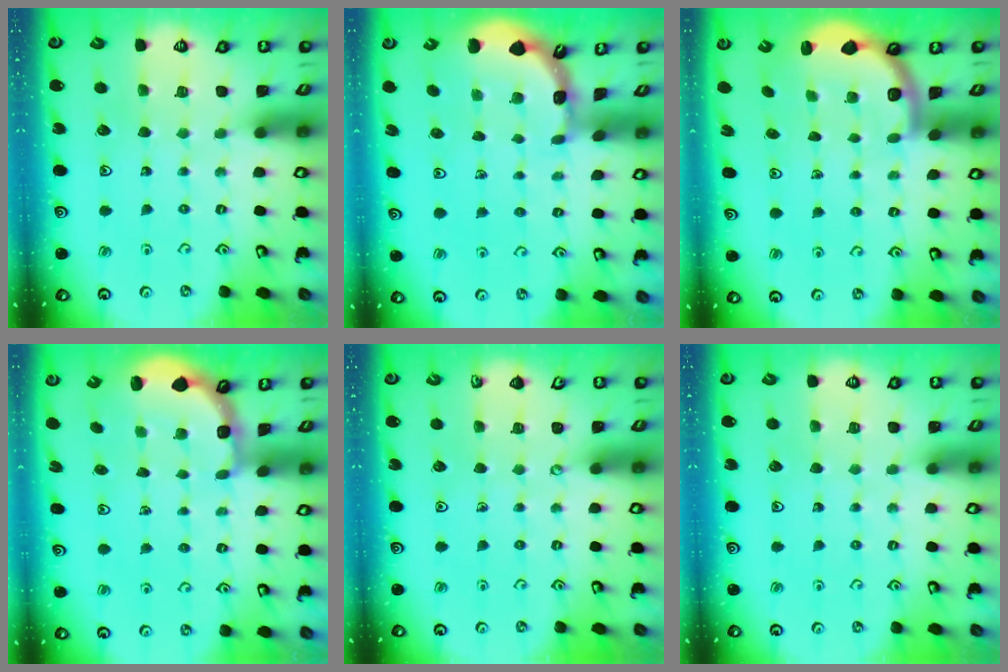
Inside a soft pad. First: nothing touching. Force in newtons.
{"total": 1.7, "press": 1.7, "slide": 0.1}
{"total": 2.5, "press": 2.4, "slide": 0.7}
{"total": 2.4, "press": 1.7, "slide": 1.7}
{"total": 0.0}
{"total": 0.0}